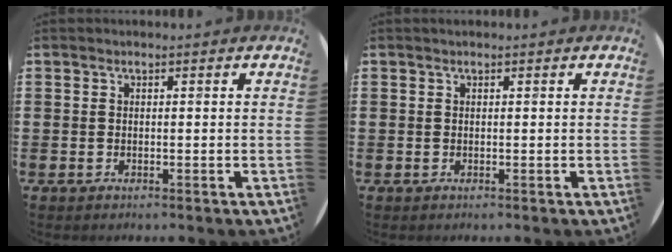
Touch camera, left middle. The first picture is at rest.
{"total": 0.0}